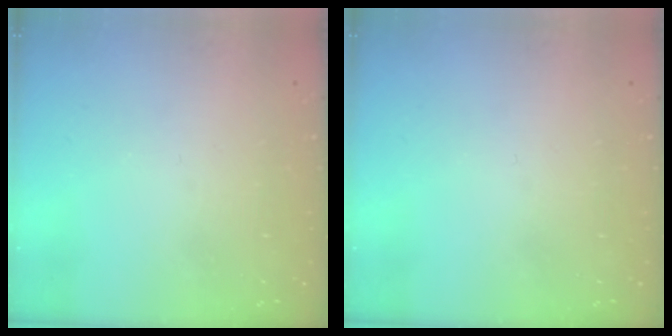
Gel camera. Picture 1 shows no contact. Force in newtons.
{"total": 0.0}